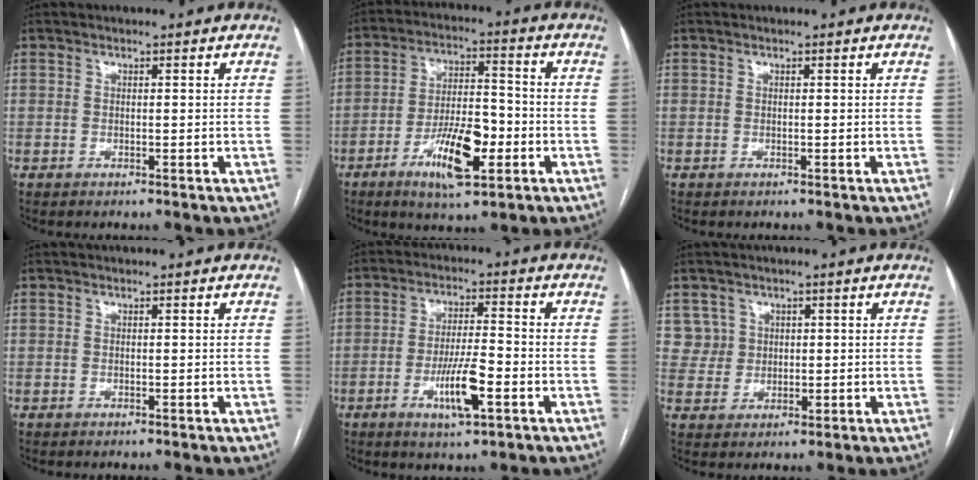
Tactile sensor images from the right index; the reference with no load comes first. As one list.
[{"total": 11.4, "force": [-4.6, 3.4, 9.9], "torque": [-0.181, 0.001, -0.075]}, {"total": 0.0}, {"total": 0.0}, {"total": 8.3, "force": [-3.2, 1.3, 7.5], "torque": [-0.141, -0.005, -0.053]}, {"total": 4.2, "force": [1.7, 3.8, -0.2], "torque": [0.017, 0.007, 0.034]}]